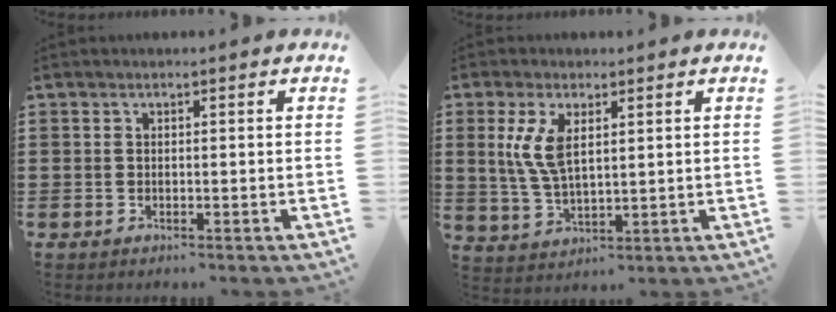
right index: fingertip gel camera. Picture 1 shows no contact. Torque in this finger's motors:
{"motor_torque": [1.02, 0.28, 0.42, 0.21]}